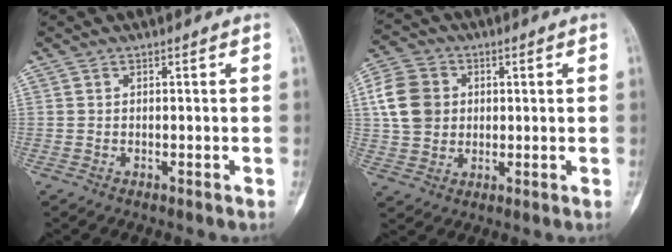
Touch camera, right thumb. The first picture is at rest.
{"total": 10.2, "force": [1.6, 8.5, 5.3], "torque": [-0.084, 0.005, 0.025]}